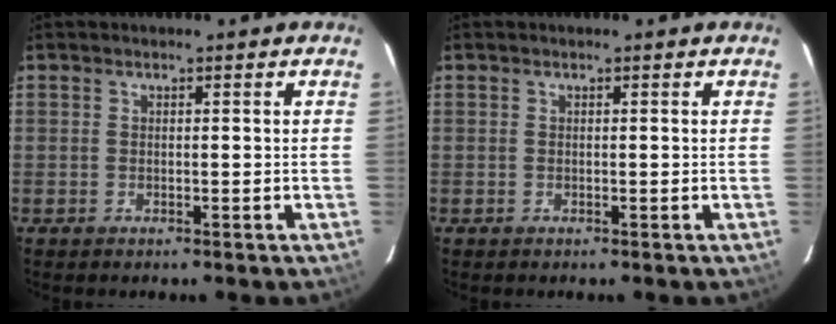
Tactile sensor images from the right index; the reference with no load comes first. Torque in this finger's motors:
{"motor_torque": [0.00, 0.00, 0.00, 0.00]}